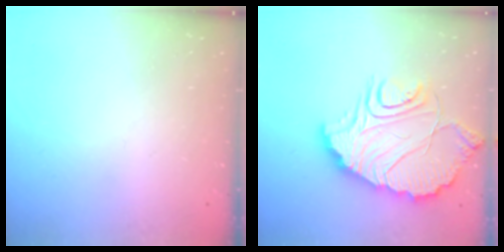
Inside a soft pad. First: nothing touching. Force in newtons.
{"total": 18.6, "press": 18.5, "slide": 1.6}